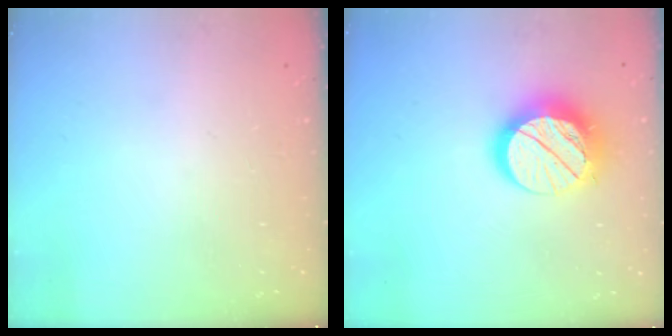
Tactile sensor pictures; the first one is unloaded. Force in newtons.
{"total": 14.9, "press": 14.8, "slide": 0.9}